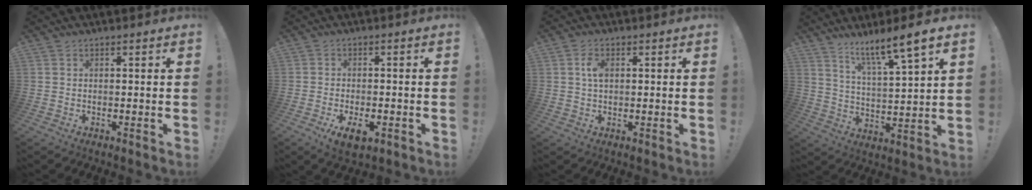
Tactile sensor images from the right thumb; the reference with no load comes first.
{"total": 5.7, "force": [-2.5, 2.4, 4.4], "torque": [-0.074, 0.003, -0.042]}
{"total": 4.0, "force": [0.9, 2.3, 3.1], "torque": [-0.051, 0.003, 0.014]}
{"total": 10.1, "force": [7.5, -0.1, 6.7], "torque": [-0.114, -0.056, 0.119]}